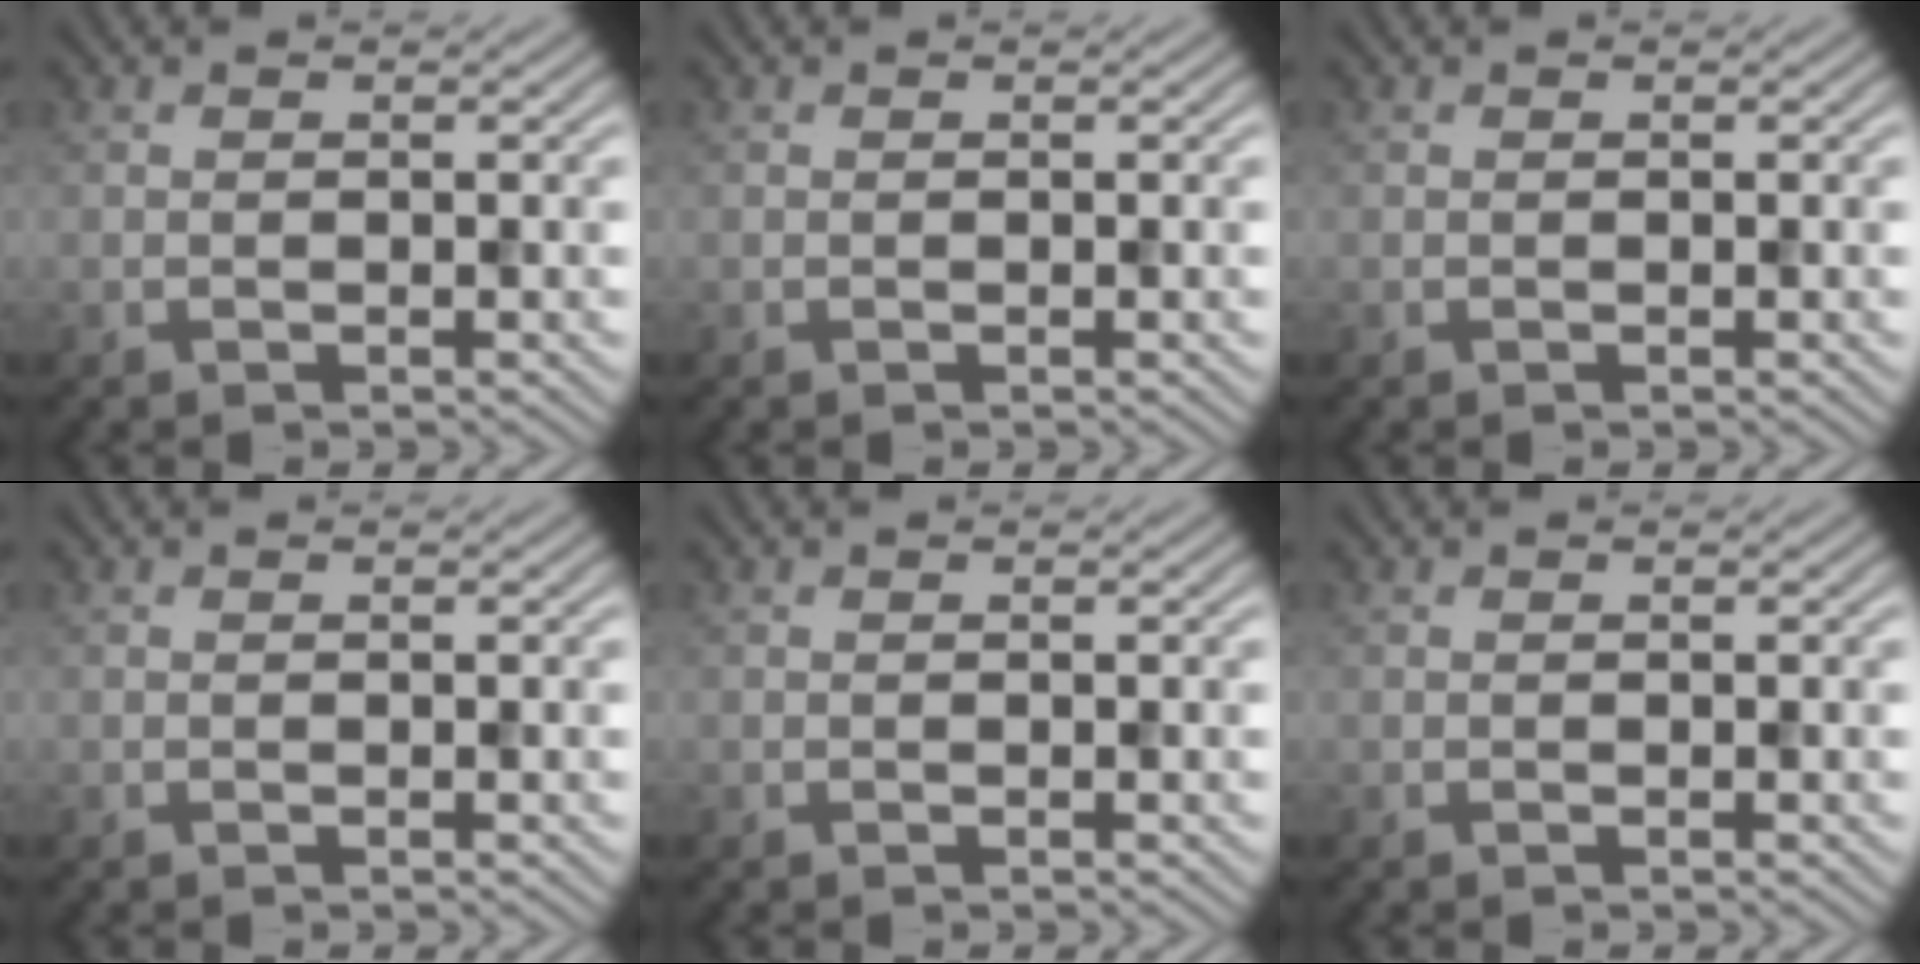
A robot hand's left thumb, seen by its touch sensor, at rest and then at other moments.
{"total": 0.0}
{"total": 0.0}
{"total": 0.0}
{"total": 0.0}
{"total": 0.0}